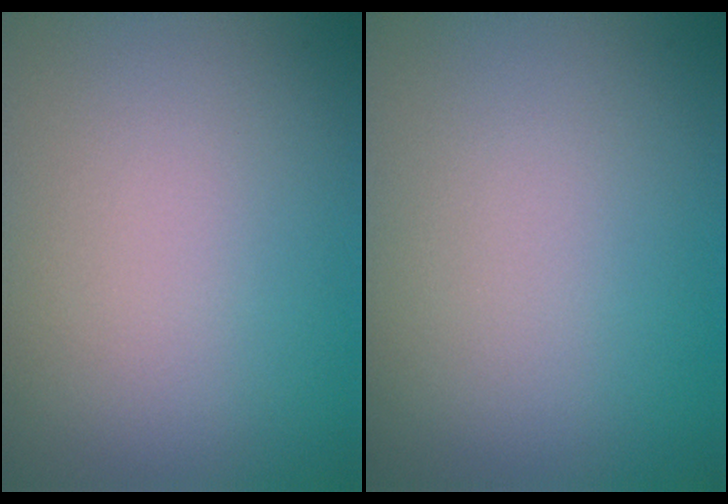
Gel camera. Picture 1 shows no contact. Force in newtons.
{"total": 0.0}